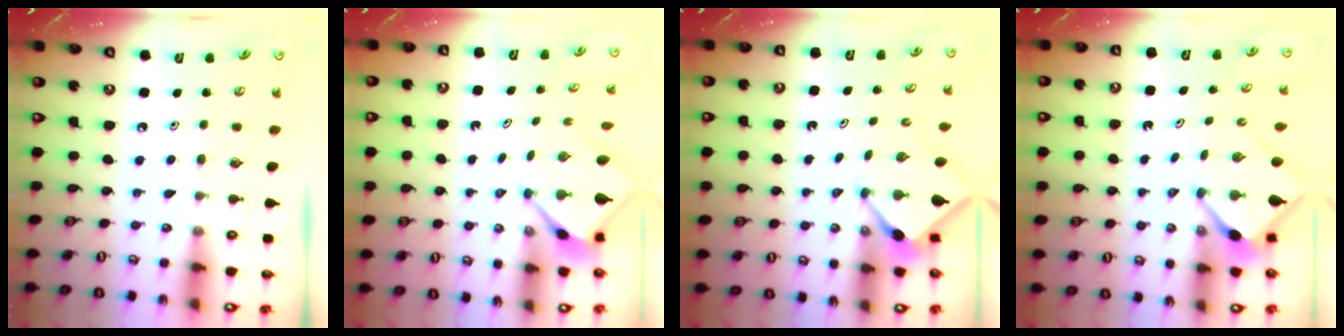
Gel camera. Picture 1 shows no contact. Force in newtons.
{"total": 2.7, "press": 2.7, "slide": 0.2}
{"total": 3.2, "press": 3.2, "slide": 0.4}
{"total": 2.7, "press": 2.7, "slide": 0.3}